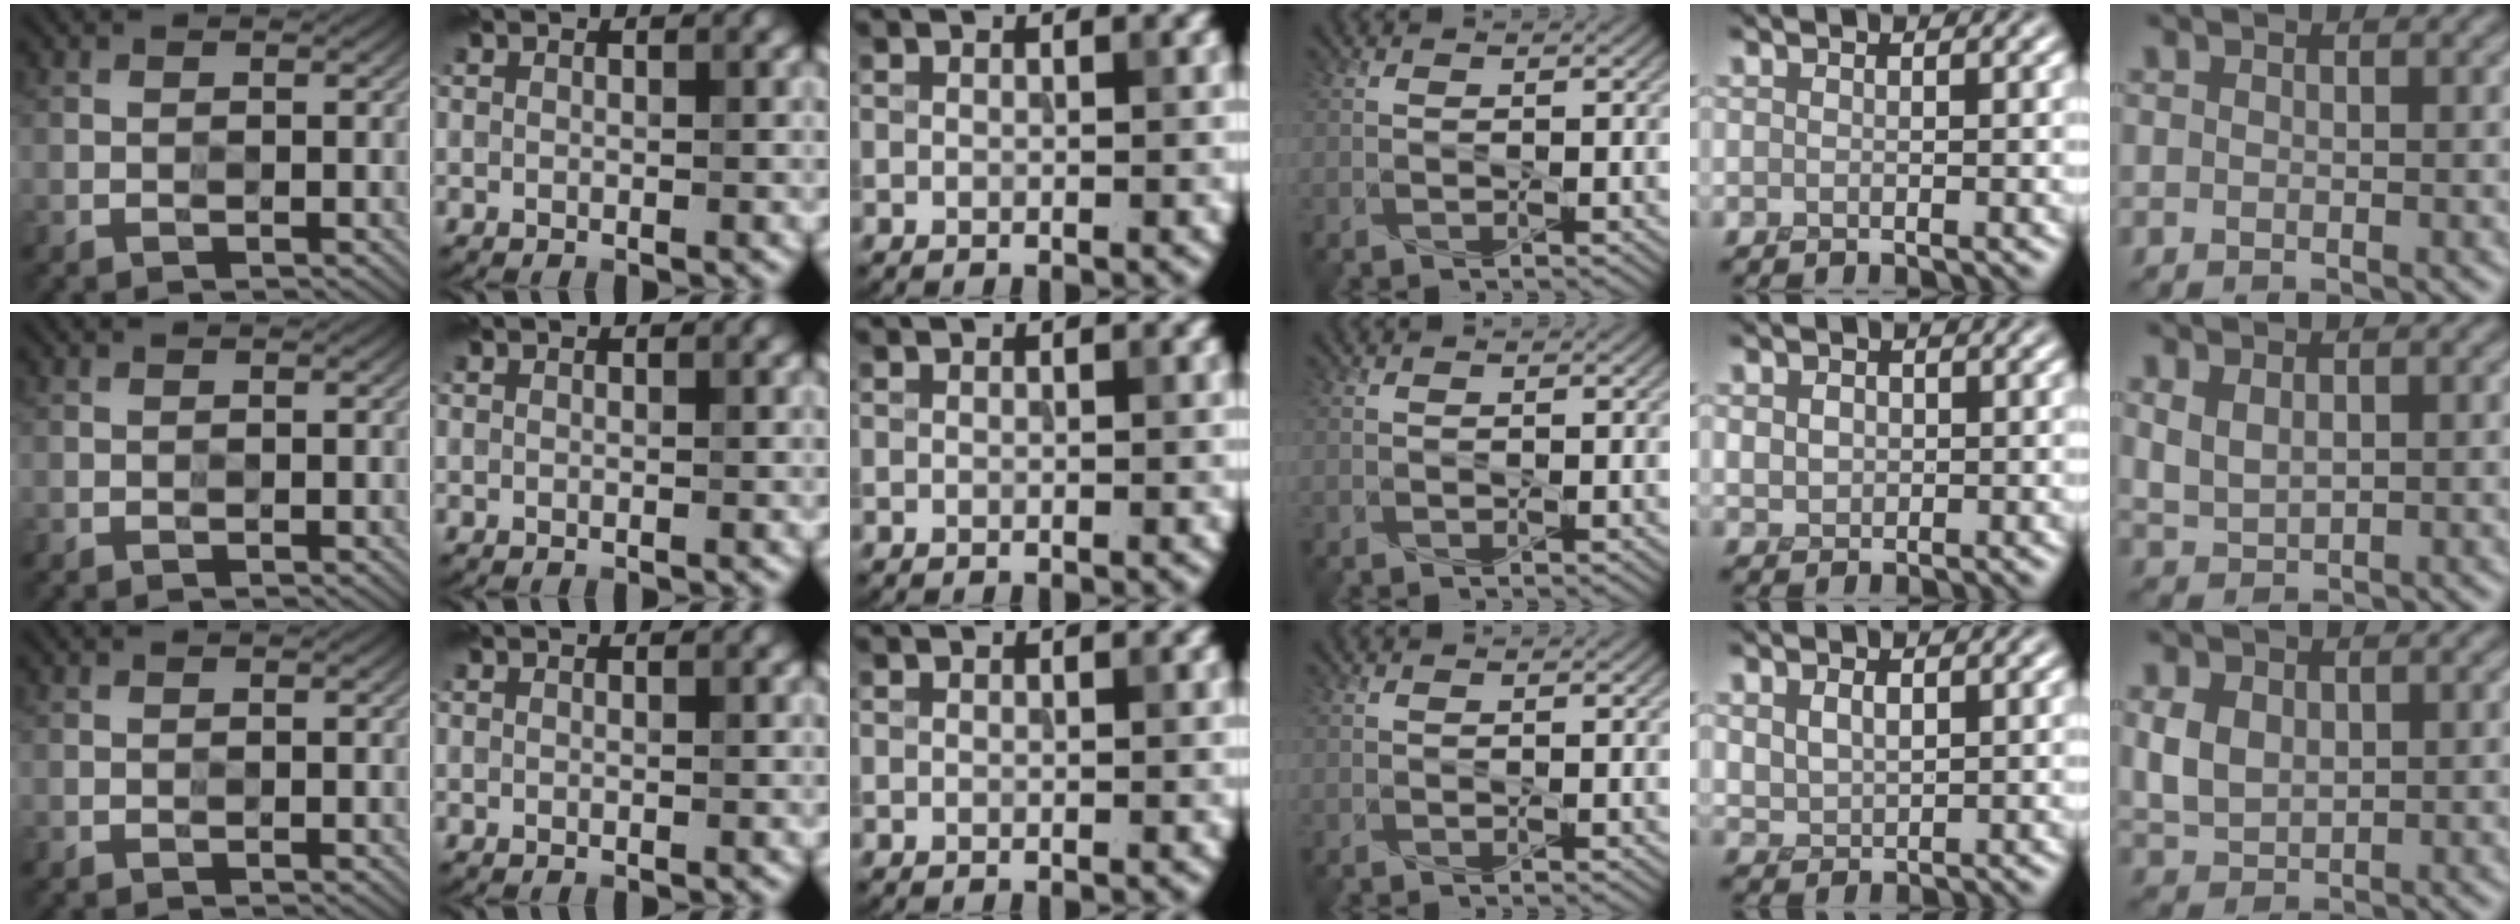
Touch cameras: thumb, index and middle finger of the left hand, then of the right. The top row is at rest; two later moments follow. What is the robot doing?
{"motion": "press", "object": "gel pad"}